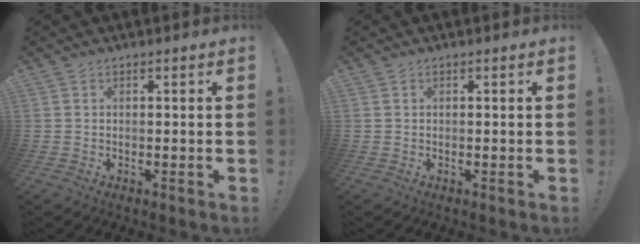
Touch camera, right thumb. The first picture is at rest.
{"total": 0.0}